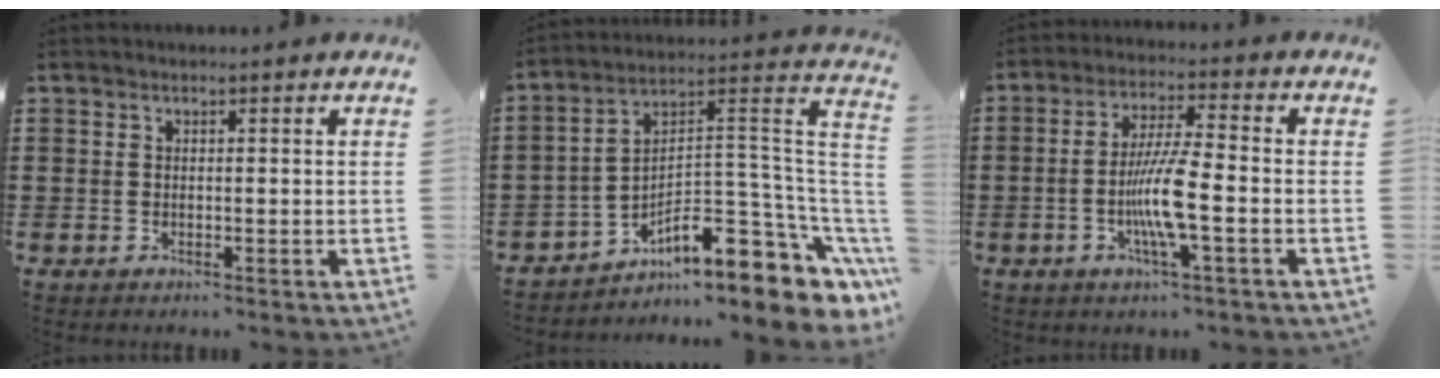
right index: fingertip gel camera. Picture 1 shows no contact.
{"total": 11.4, "force": [-6.2, 4.4, 8.4], "torque": [-0.105, -0.013, -0.113]}
{"total": 8.3, "force": [-2.3, 1.1, 7.9], "torque": [-0.159, -0.010, -0.049]}